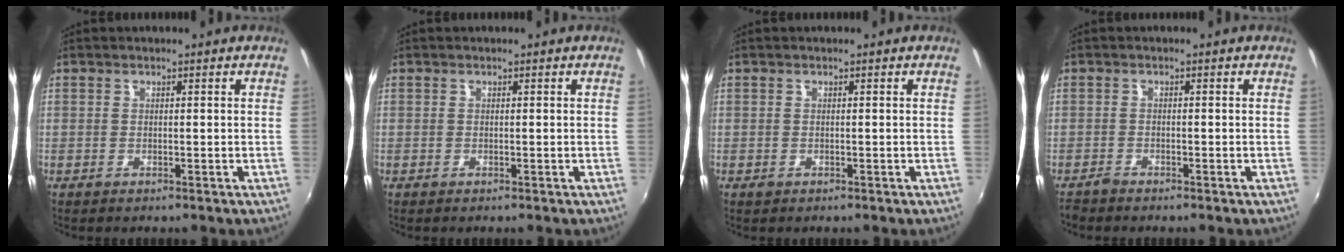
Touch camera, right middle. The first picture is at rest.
{"total": 0.0}
{"total": 0.5, "force": [-0.3, 0.4, 0.1], "torque": [-0.002, -0.003, -0.005]}
{"total": 1.6, "force": [-1.6, 0.3, 0.2], "torque": [-0.010, -0.006, -0.033]}